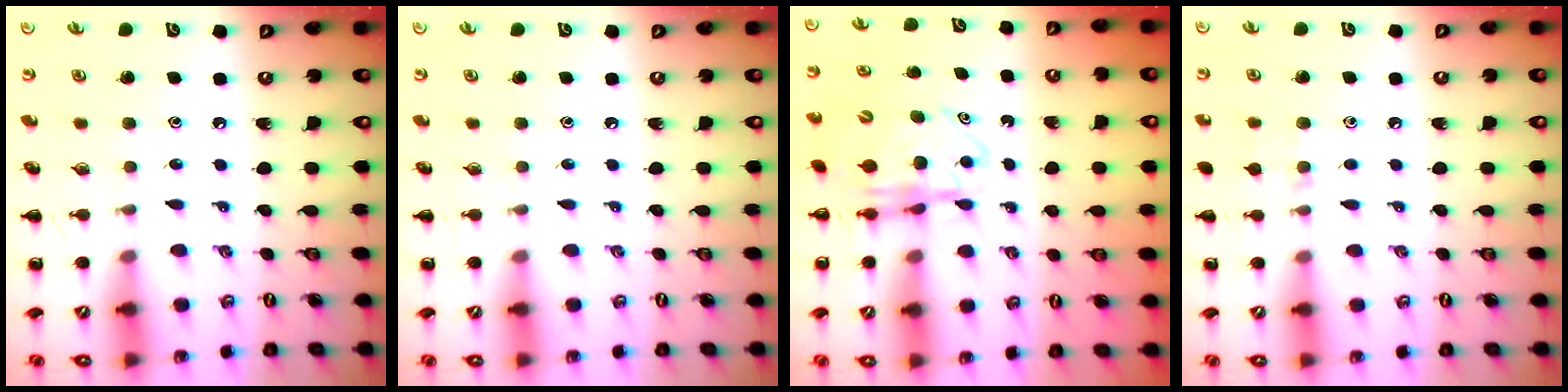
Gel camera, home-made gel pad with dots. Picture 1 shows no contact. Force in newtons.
{"total": 0.0}
{"total": 6.8, "press": 6.7, "slide": 0.9}
{"total": 4.9, "press": 4.4, "slide": 2.0}